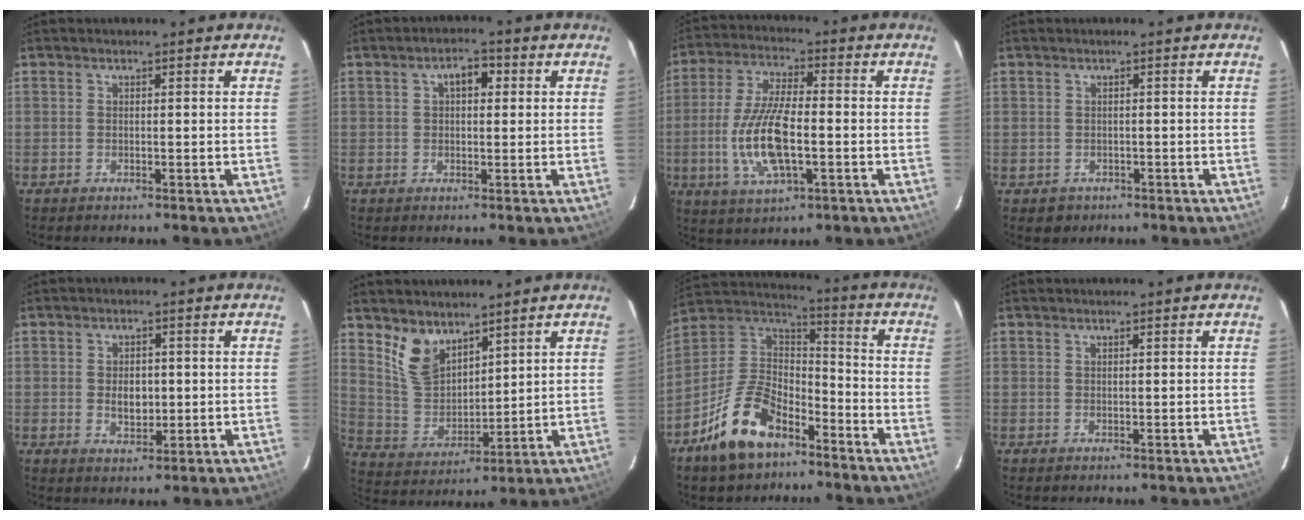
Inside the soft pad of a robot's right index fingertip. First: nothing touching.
{"total": 3.7, "force": [1.0, 2.1, 2.8], "torque": [-0.042, 0.015, 0.017]}
{"total": 13.4, "force": [-2.7, 4.7, 12.2], "torque": [-0.255, -0.005, -0.051]}
{"total": 2.4, "force": [-0.7, 2.3, 0.3], "torque": [-0.006, 0.001, -0.005]}
{"total": 4.3, "force": [-0.1, 2.9, 3.2], "torque": [-0.054, -0.001, 0.002]}
{"total": 9.1, "force": [6.5, 4.9, 4.1], "torque": [-0.080, 0.001, 0.141]}
{"total": 16.5, "force": [-10.1, 8.7, 9.6], "torque": [-0.207, 0.022, -0.179]}
{"total": 0.0}